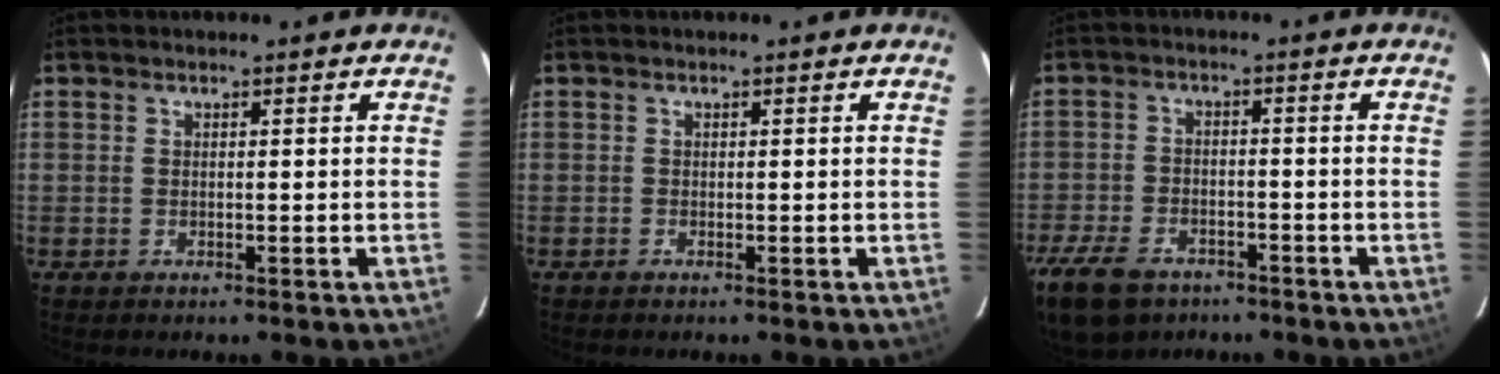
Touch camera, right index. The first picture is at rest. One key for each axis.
{"total": 0.0}
{"total": 13.9, "fx": -9.3, "fy": 7.9, "fz": 6.5, "tx": -0.179, "ty": -0.016, "tz": -0.162}